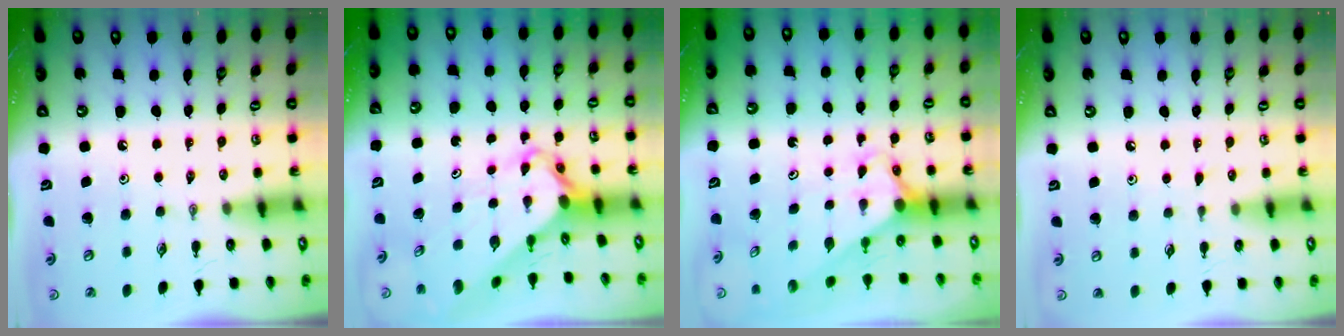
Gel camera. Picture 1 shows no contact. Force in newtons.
{"total": 3.5, "press": 3.5, "slide": 0.3}
{"total": 2.9, "press": 2.9, "slide": 0.0}
{"total": 2.9, "press": 2.9, "slide": 0.4}